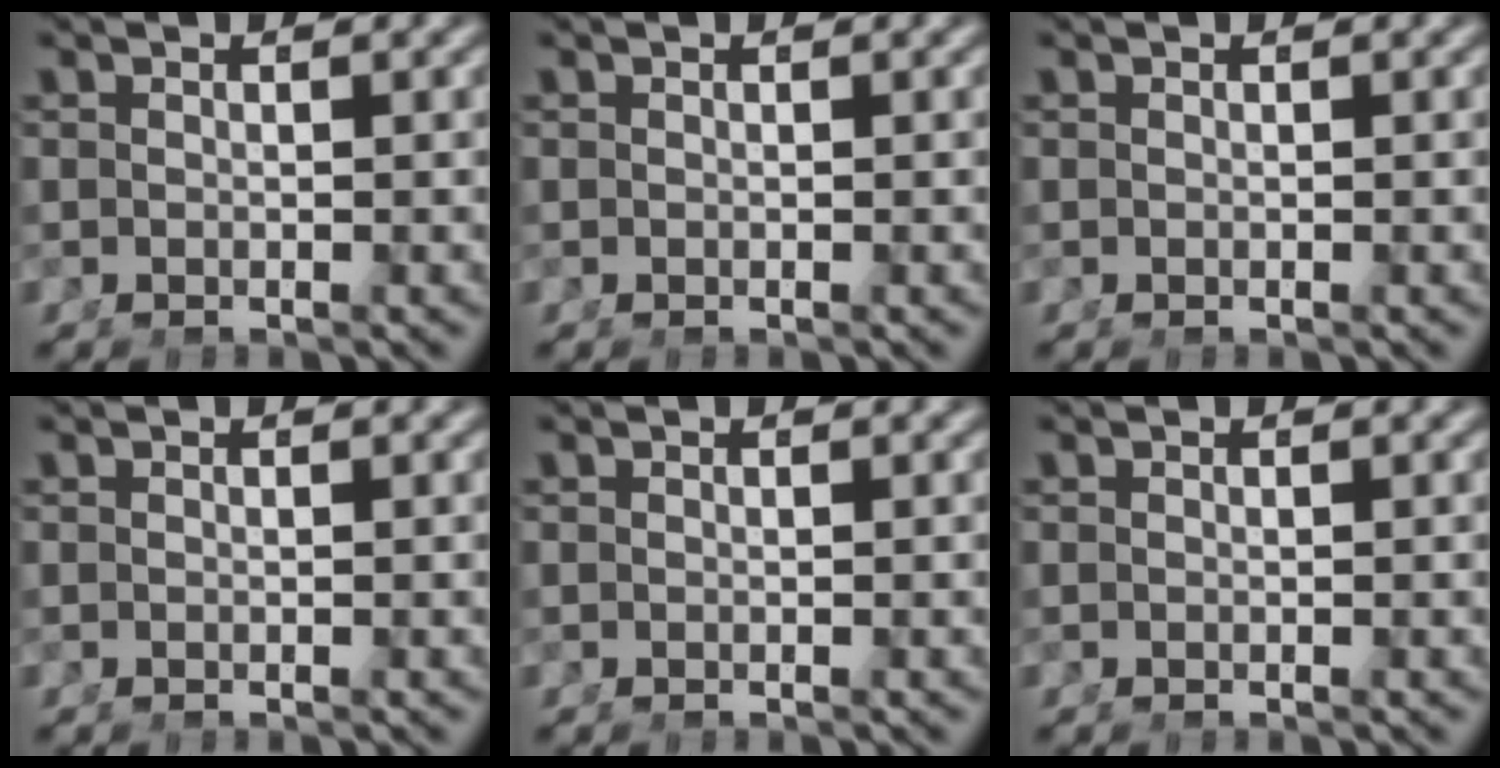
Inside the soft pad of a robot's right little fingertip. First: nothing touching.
{"total": 0.0}
{"total": 0.0}
{"total": 0.0}
{"total": 0.0}
{"total": 0.0}